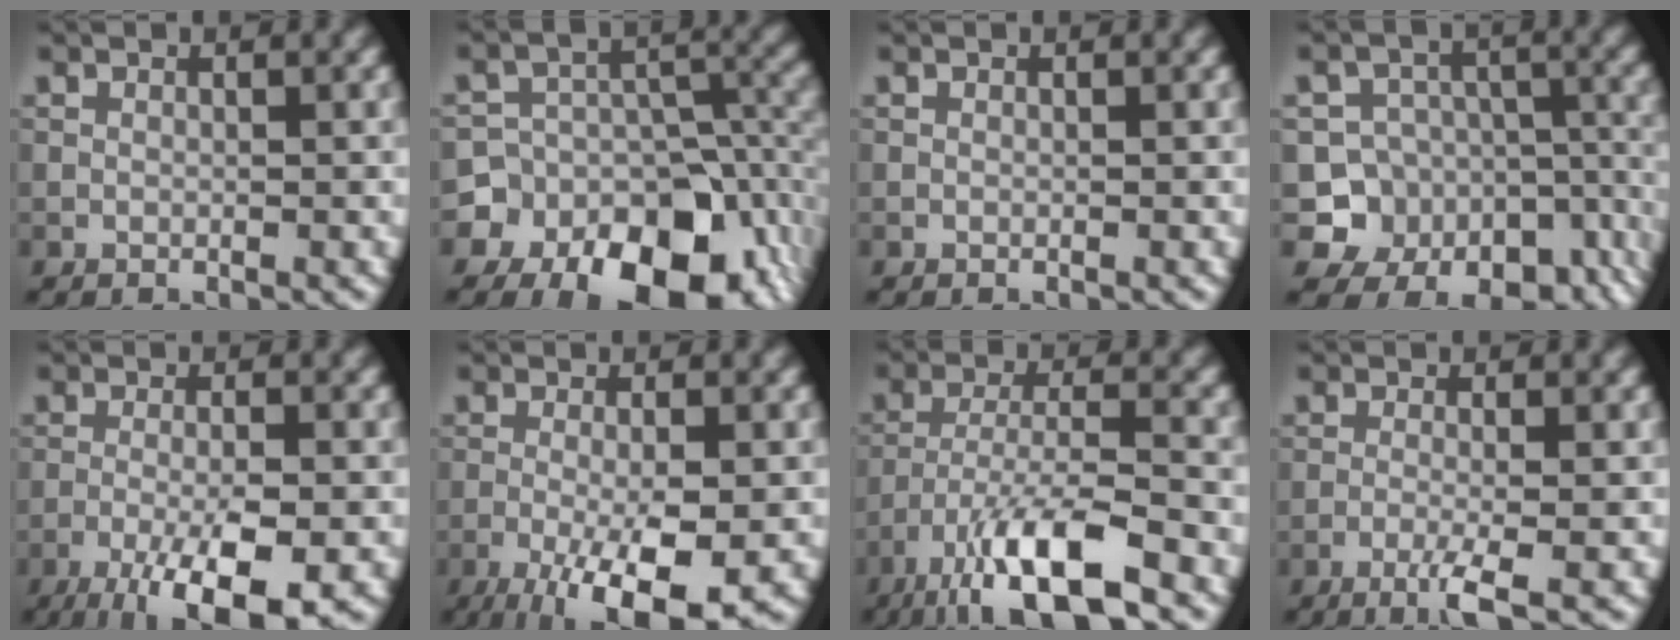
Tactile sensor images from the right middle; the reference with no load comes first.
{"total": 17.4, "force": [-9.5, 12.5, 7.4], "torque": [-0.112, -0.026, -0.139]}
{"total": 0.0}
{"total": 14.2, "force": [-7.8, 10.9, 4.6], "torque": [-0.068, -0.023, -0.097]}
{"total": 8.6, "force": [-4.4, 2.3, 7.0], "torque": [-0.118, -0.010, -0.073]}
{"total": 8.5, "force": [-3.6, 2.3, 7.3], "torque": [-0.126, -0.011, -0.054]}
{"total": 9.8, "force": [-6.1, 2.5, 7.3], "torque": [-0.130, -0.004, -0.111]}
{"total": 2.7, "force": [-1.2, 0.4, 2.4], "torque": [-0.043, 0.002, -0.031]}